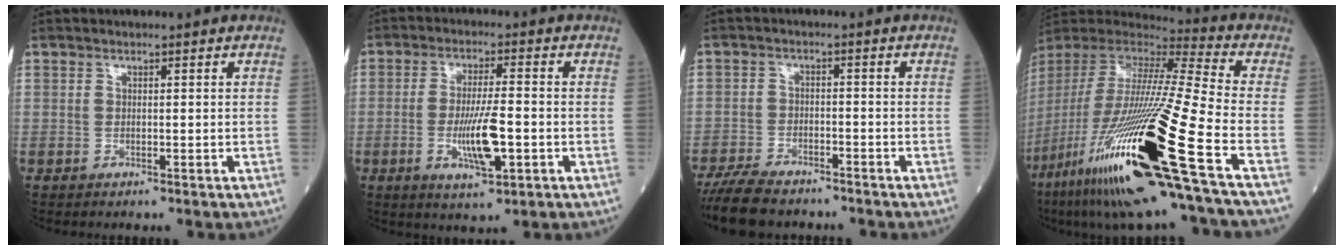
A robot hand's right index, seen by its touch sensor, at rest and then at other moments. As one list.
[{"total": 8.7, "force": [-2.2, 1.9, 8.2], "torque": [-0.155, -0.006, -0.035]}, {"total": 10.0, "force": [-8.4, 3.6, 4.1], "torque": [-0.083, -0.016, -0.141]}, {"total": 35.6, "force": [-15.1, 2.9, 32.2], "torque": [-0.638, -0.081, -0.283]}]